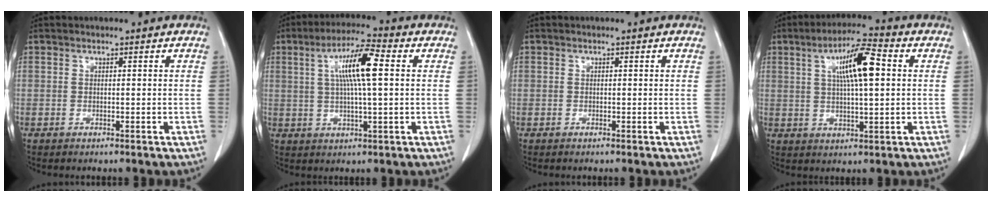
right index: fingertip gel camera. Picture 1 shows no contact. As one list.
[{"total": 9.5, "force": [2.0, 0.8, 9.2], "torque": [-0.172, 0.012, 0.033]}, {"total": 0.0}, {"total": 9.9, "force": [2.5, 1.7, 9.4], "torque": [-0.165, 0.016, 0.040]}]